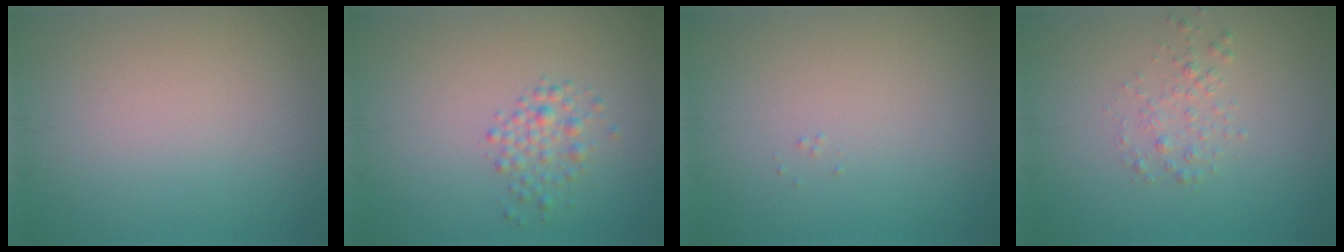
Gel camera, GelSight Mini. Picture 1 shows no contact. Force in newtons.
{"total": 2.1, "press": 2.1, "slide": 0.1}
{"total": 0.0}
{"total": 1.4, "press": 1.4, "slide": 0.1}